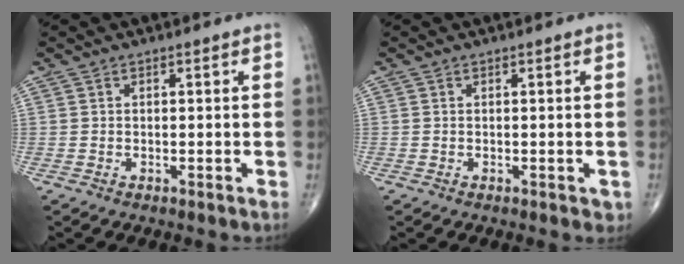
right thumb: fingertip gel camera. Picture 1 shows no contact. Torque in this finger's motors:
{"motor_torque": [1.23, -0.06, 0.59, -0.84, 0.20]}